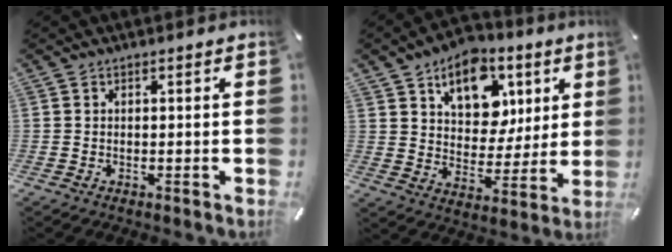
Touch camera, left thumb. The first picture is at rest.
{"total": 14.8, "force": [7.4, 10.4, 7.4], "torque": [-0.108, -0.033, 0.136]}